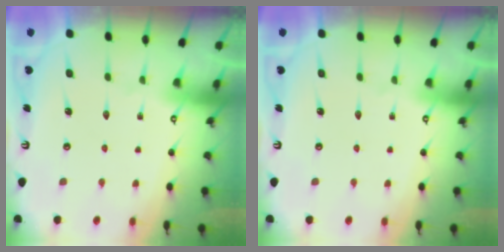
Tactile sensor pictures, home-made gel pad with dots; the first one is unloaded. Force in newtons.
{"total": 0.0}